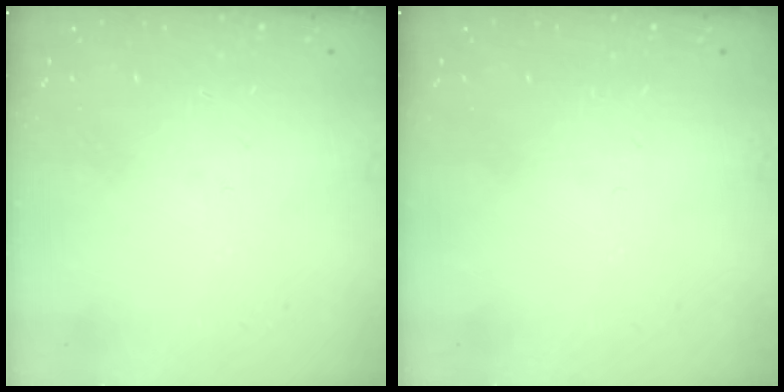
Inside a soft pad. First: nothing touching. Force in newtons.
{"total": 0.0}